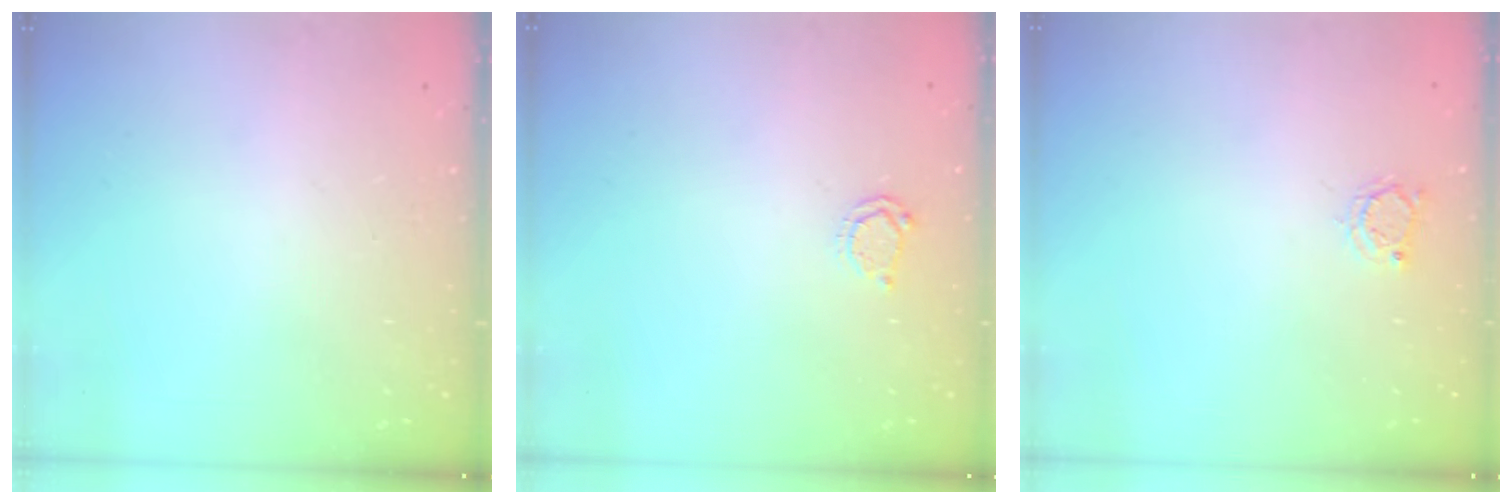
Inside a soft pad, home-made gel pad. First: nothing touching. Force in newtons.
{"total": 3.8, "press": 3.8, "slide": 0.5}
{"total": 2.8, "press": 2.8, "slide": 0.4}